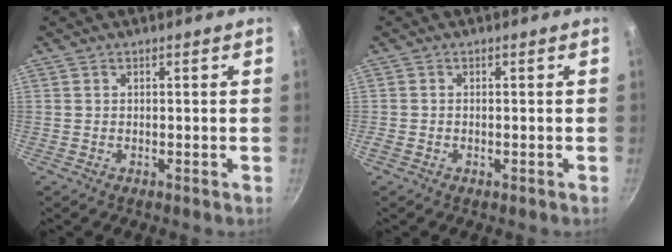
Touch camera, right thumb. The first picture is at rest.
{"total": 0.6, "force": [-0.3, 0.3, 0.4], "torque": [-0.009, 0.001, -0.006]}